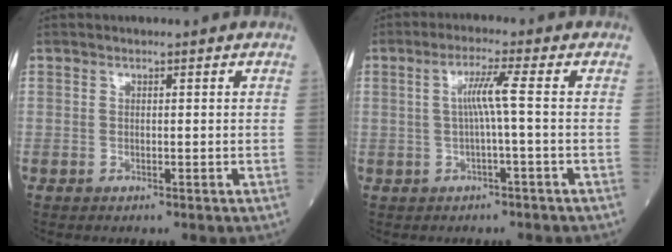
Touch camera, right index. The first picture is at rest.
{"total": 4.1, "force": [0.1, -0.8, 4.0], "torque": [-0.077, 0.010, 0.005]}